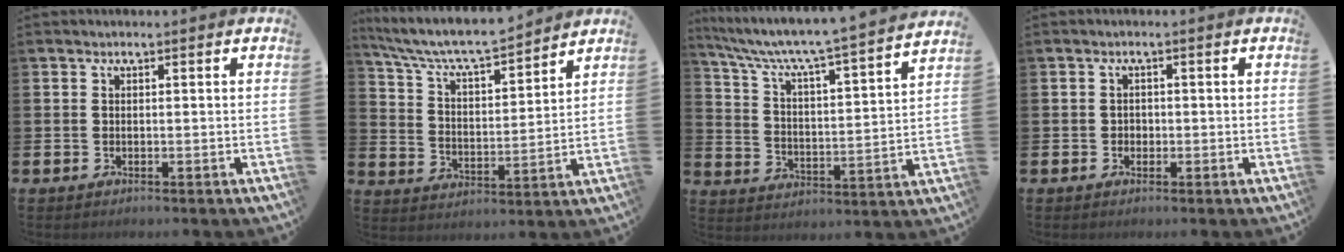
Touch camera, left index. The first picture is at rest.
{"total": 7.4, "force": [7.0, 0.9, 2.2], "torque": [-0.079, -0.050, 0.121]}
{"total": 7.2, "force": [6.6, 0.1, 2.9], "torque": [-0.089, -0.053, 0.105]}
{"total": 1.1, "force": [-0.2, 1.0, 0.3], "torque": [0.000, 0.003, -0.008]}